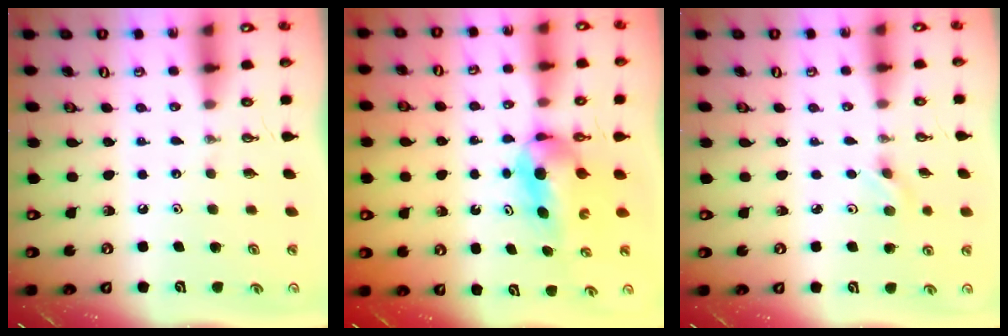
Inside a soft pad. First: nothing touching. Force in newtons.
{"total": 5.9, "press": 4.5, "slide": 3.8}
{"total": 2.7, "press": 2.3, "slide": 1.4}